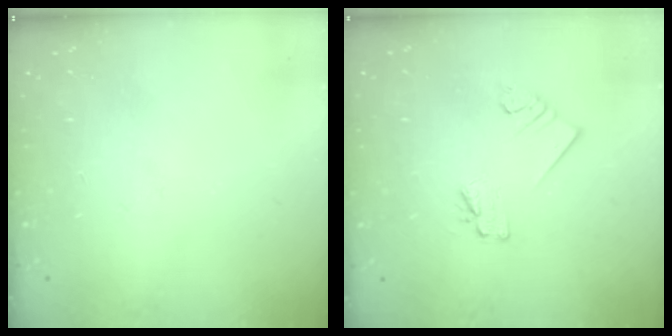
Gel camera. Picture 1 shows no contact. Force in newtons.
{"total": 2.3, "press": 2.3, "slide": 0.1}